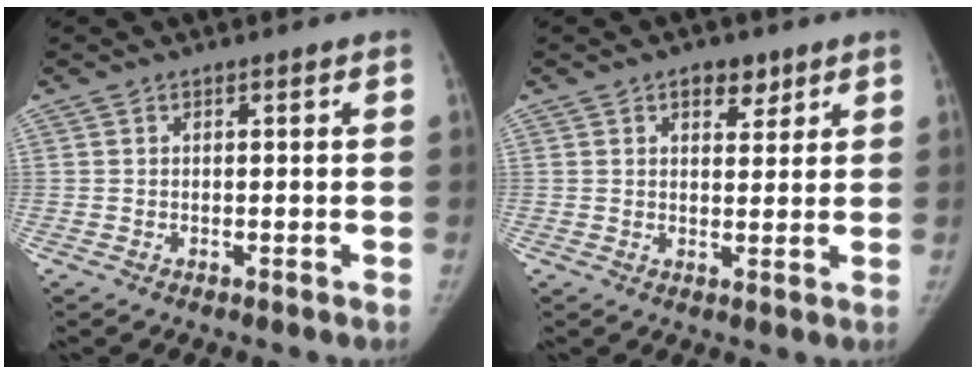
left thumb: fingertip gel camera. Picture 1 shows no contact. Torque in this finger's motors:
{"motor_torque": [0.27, -0.33, 0.49, -0.64, 0.03]}